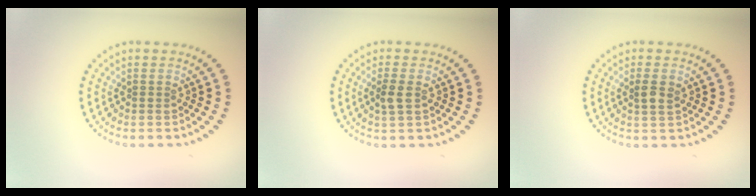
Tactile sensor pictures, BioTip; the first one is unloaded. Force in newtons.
{"total": 1.8, "press": 1.7, "slide": 0.4}
{"total": 1.8, "press": 1.8, "slide": 0.4}